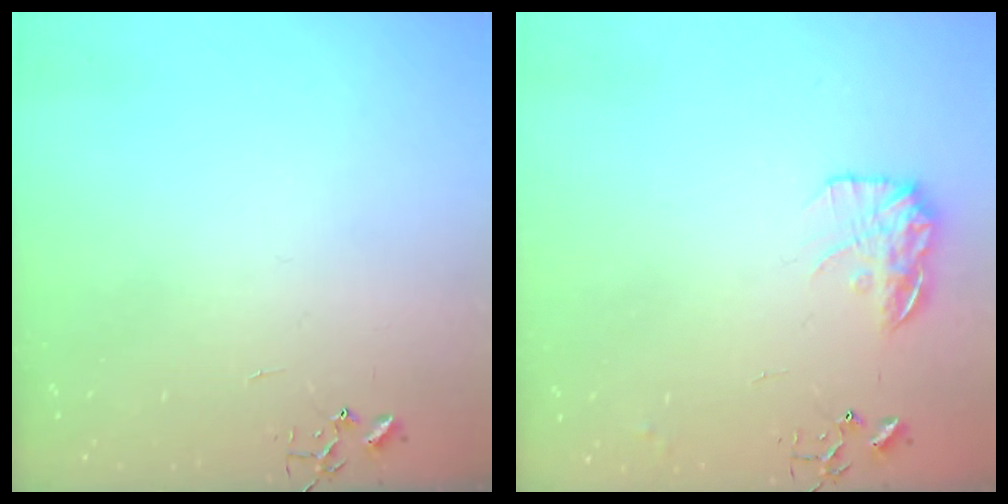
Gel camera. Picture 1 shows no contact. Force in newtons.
{"total": 12.1, "press": 12.1, "slide": 0.5}